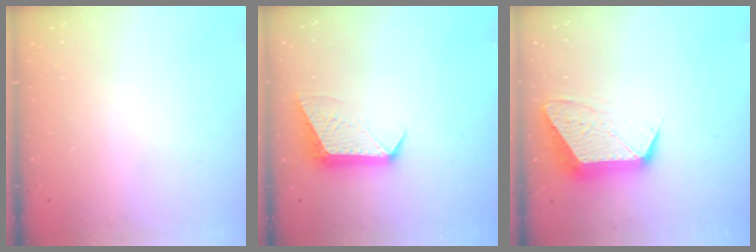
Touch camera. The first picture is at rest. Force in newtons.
{"total": 9.9, "press": 9.9, "slide": 0.4}
{"total": 11.8, "press": 11.8, "slide": 0.8}